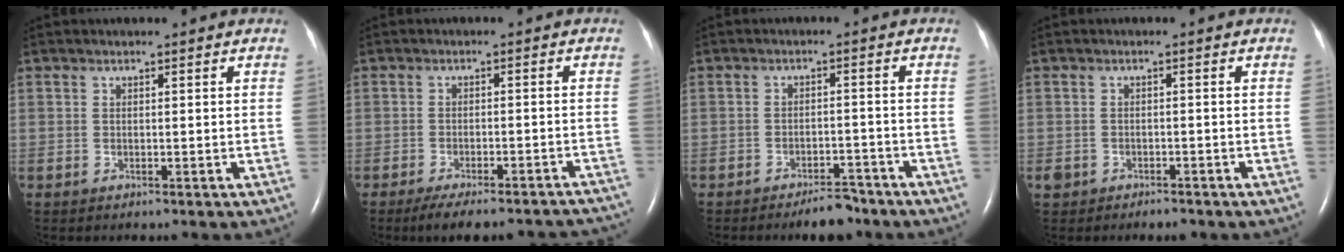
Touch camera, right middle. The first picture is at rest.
{"total": 15.9, "force": [-14.3, 3.2, 6.1], "torque": [-0.068, 0.005, -0.173]}
{"total": 4.7, "force": [-3.9, 1.5, 2.0], "torque": [-0.028, 0.002, -0.059]}
{"total": 2.7, "force": [-1.9, 1.6, 0.9], "torque": [-0.018, 0.005, -0.025]}